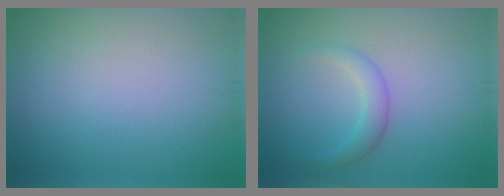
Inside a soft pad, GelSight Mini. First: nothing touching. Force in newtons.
{"total": 2.1, "press": 2.1, "slide": 0.1}